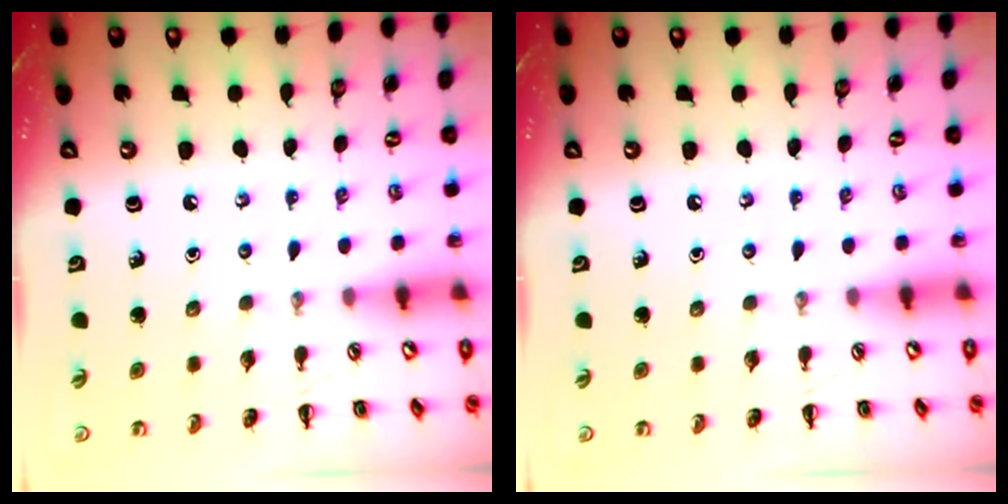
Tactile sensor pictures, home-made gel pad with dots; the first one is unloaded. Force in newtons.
{"total": 0.0}